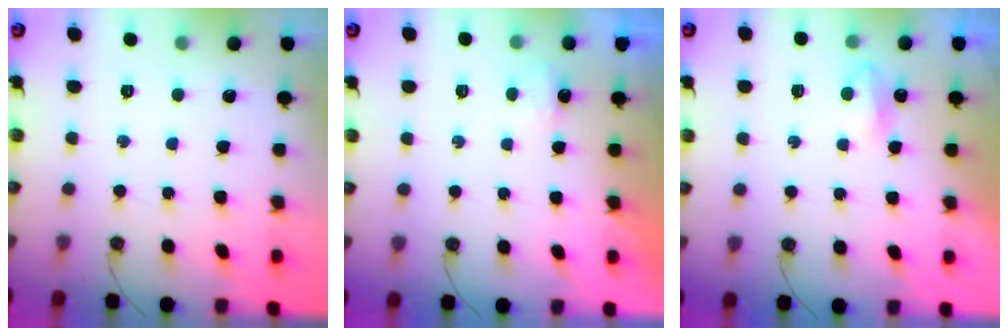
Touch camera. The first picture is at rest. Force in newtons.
{"total": 2.6, "press": 2.6, "slide": 0.4}
{"total": 3.9, "press": 3.9, "slide": 0.7}